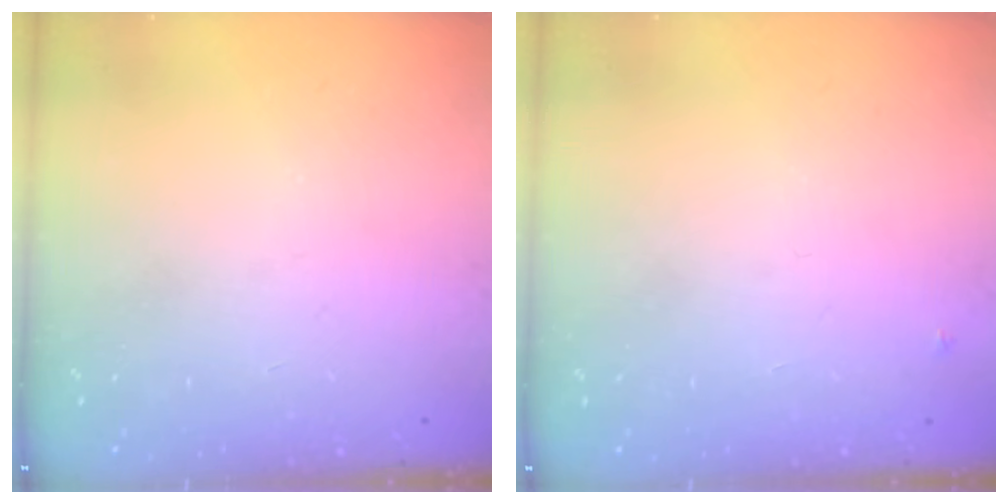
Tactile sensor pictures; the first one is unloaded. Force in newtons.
{"total": 2.6, "press": 2.6, "slide": 0.2}